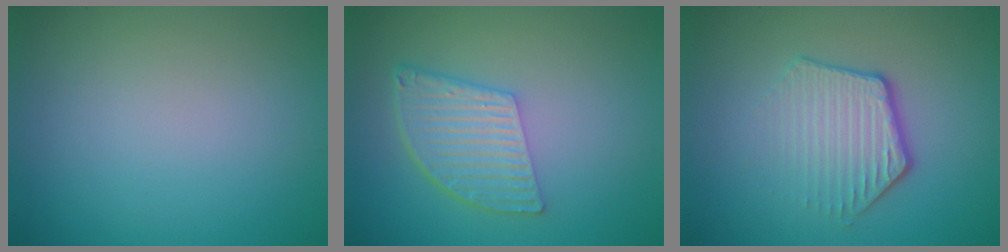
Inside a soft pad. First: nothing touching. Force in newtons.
{"total": 5.1, "press": 3.7, "slide": 3.6}
{"total": 3.8, "press": 2.9, "slide": 2.5}